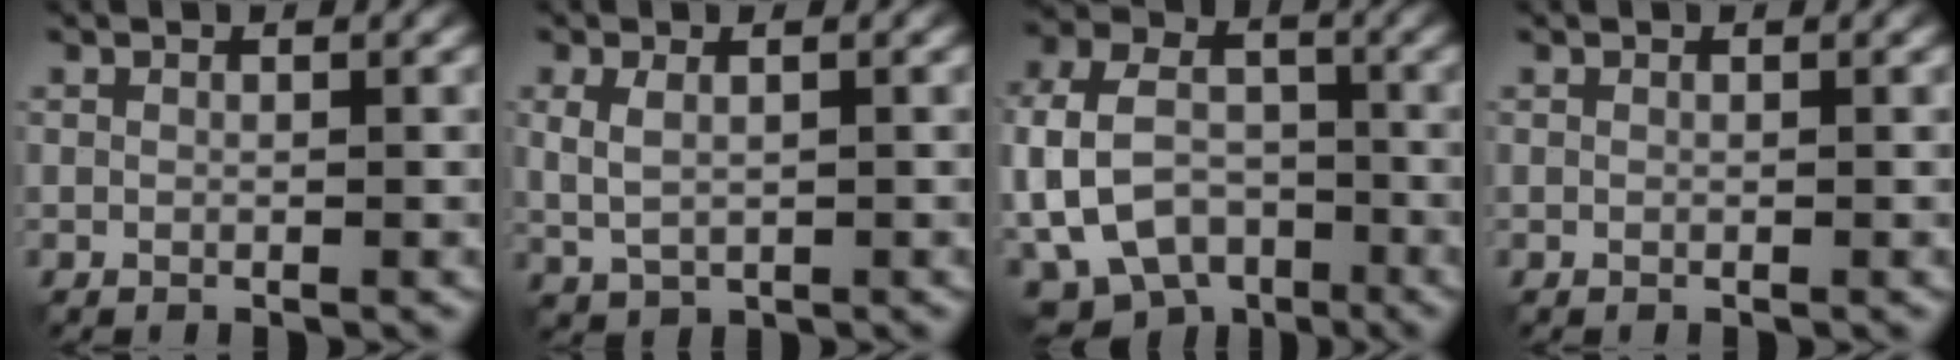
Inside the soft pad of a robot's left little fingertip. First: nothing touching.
{"total": 2.1, "force": [0.2, 1.3, 1.7], "torque": [-0.043, -0.003, 0.007]}
{"total": 11.1, "force": [-3.5, 8.3, 6.4], "torque": [-0.132, -0.011, -0.069]}
{"total": 0.0}